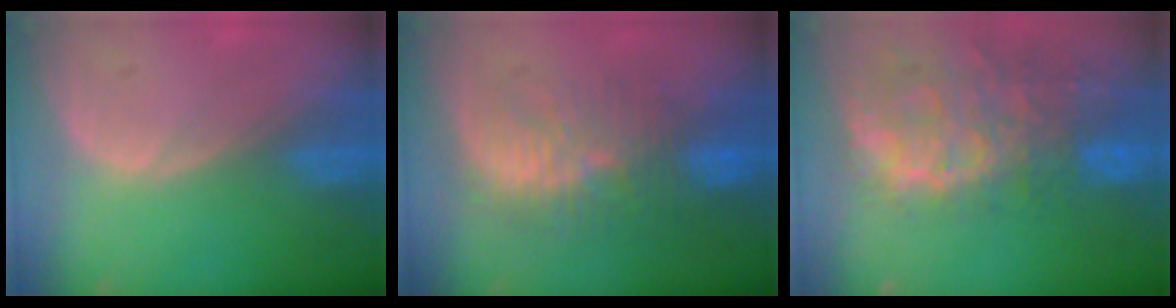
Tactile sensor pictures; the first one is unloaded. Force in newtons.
{"total": 9.3, "press": 9.0, "slide": 2.1}
{"total": 13.6, "press": 11.0, "slide": 7.9}